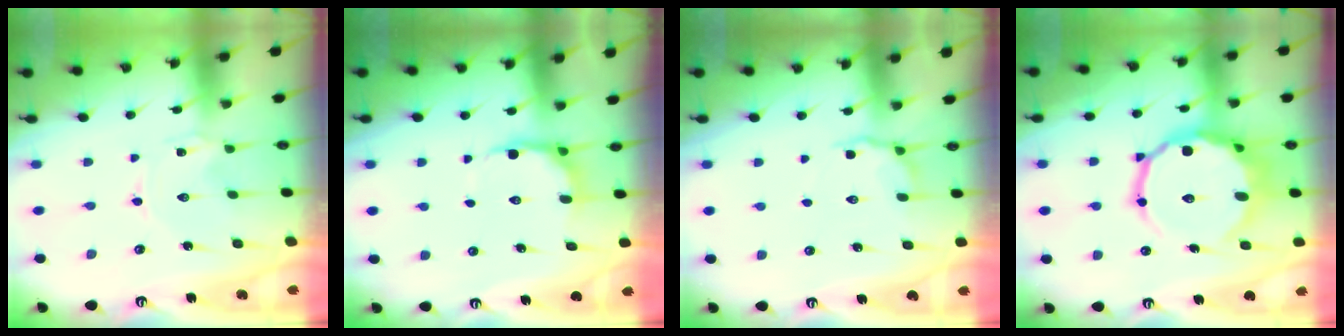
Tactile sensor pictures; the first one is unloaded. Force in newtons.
{"total": 6.3, "press": 5.7, "slide": 2.7}
{"total": 4.6, "press": 4.4, "slide": 1.3}
{"total": 17.5, "press": 17.2, "slide": 3.1}